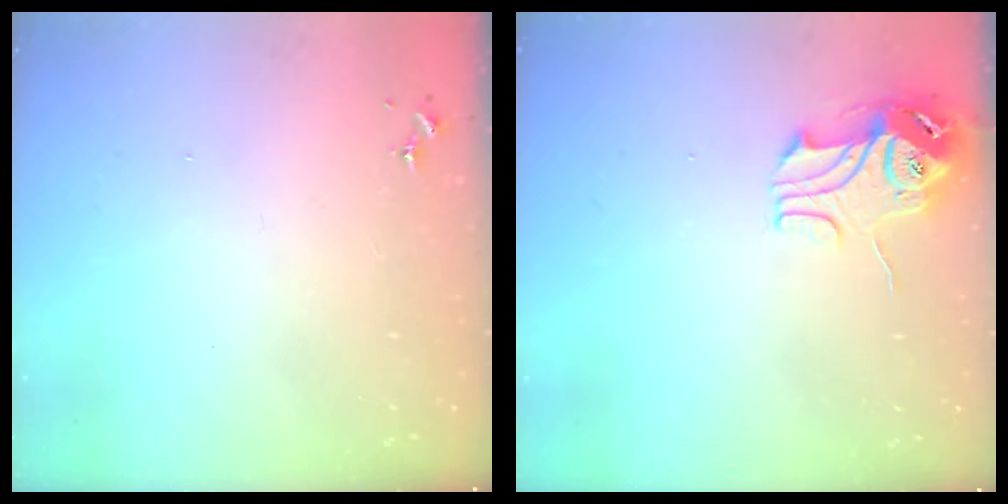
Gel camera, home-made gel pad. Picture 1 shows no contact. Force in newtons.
{"total": 10.9, "press": 10.9, "slide": 1.1}